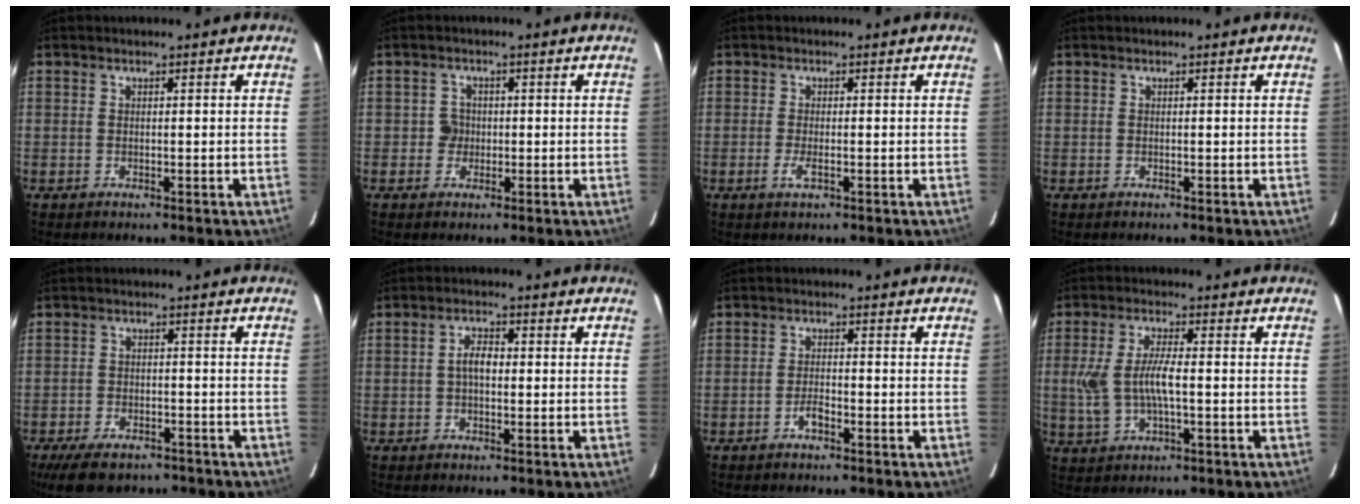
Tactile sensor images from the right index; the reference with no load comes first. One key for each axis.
{"total": 2.2, "fx": -0.4, "fy": 2.1, "fz": 0.0, "tx": 0.000, "ty": 0.007, "tz": -0.006}
{"total": 2.2, "fx": -0.9, "fy": 0.4, "fz": 2.0, "tx": -0.041, "ty": -0.004, "tz": -0.016}
{"total": 0.0}
{"total": 11.0, "fx": -8.3, "fy": 5.1, "fz": 5.1, "tx": -0.122, "ty": -0.009, "tz": -0.129}
{"total": 3.3, "fx": -0.1, "fy": 1.8, "fz": 2.7, "tx": -0.053, "ty": 0.010, "tz": -0.001}
{"total": 2.3, "fx": -1.5, "fy": 0.8, "fz": 1.5, "tx": -0.034, "ty": 0.004, "tz": -0.030}
{"total": 8.2, "fx": -0.8, "fy": 3.0, "fz": 7.6, "tx": -0.158, "ty": 0.000, "tz": -0.010}